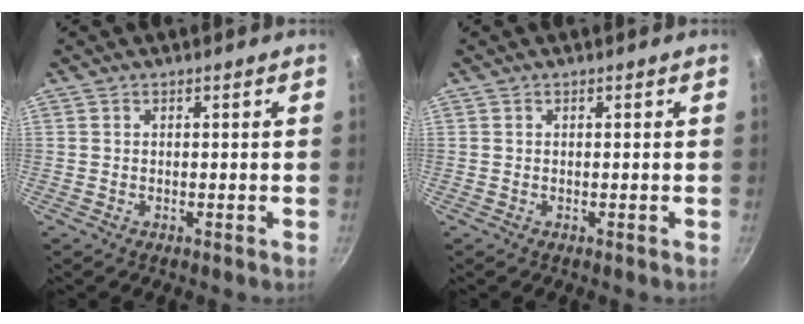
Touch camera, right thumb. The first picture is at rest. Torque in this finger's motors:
{"motor_torque": [-0.07, -0.07, 0.13, 0.09, 0.02]}